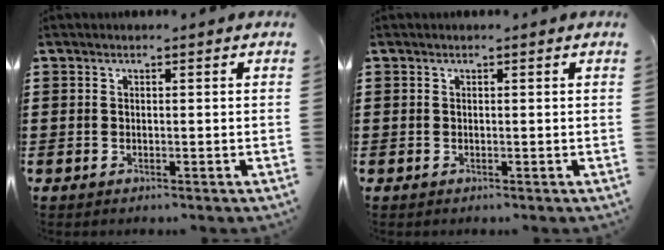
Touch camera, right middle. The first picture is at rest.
{"total": 0.0}